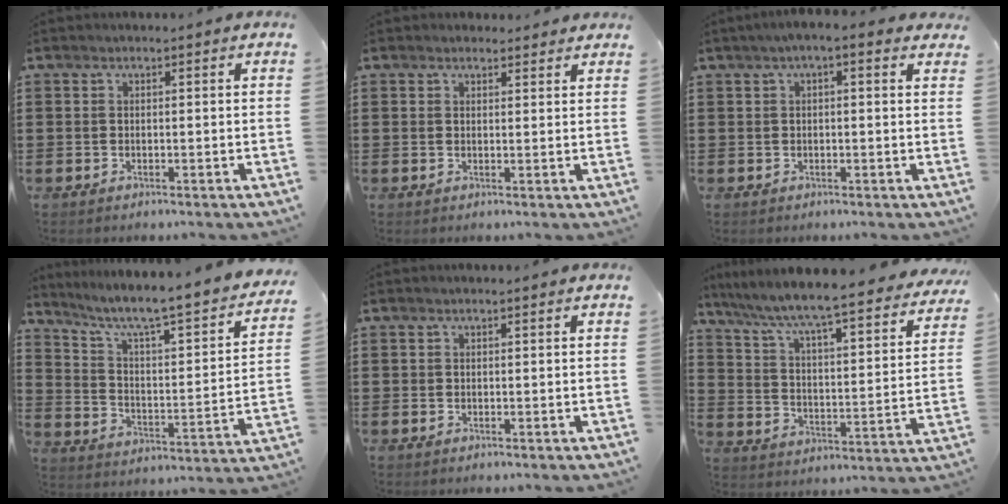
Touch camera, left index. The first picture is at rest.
{"total": 1.7, "force": [1.6, 0.5, 0.1], "torque": [-0.005, 0.005, 0.031]}
{"total": 2.1, "force": [0.7, 0.6, 1.9], "torque": [-0.038, 0.005, 0.010]}
{"total": 5.6, "force": [4.3, 0.5, 3.6], "torque": [-0.093, -0.045, 0.062]}
{"total": 0.0}
{"total": 6.0, "force": [5.5, -0.5, 2.5], "torque": [-0.077, -0.056, 0.082]}